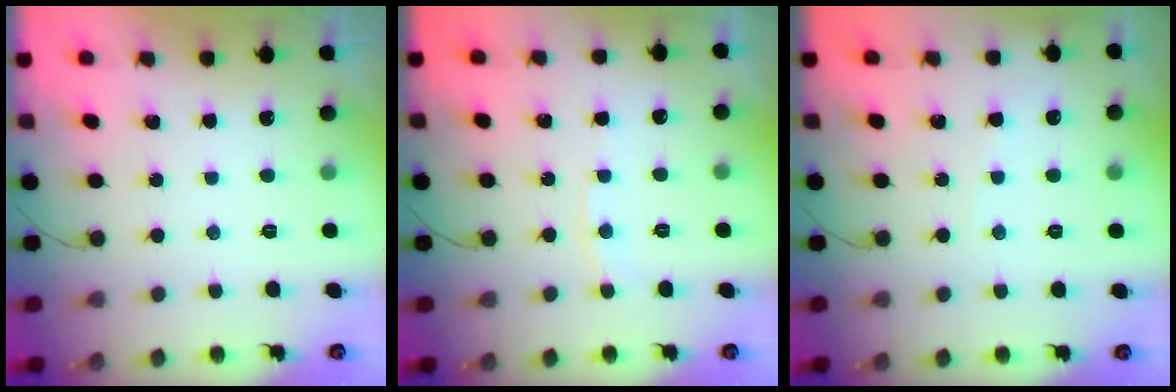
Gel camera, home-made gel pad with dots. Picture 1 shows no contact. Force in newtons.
{"total": 3.0, "press": 2.9, "slide": 0.4}
{"total": 2.0, "press": 2.0, "slide": 0.2}